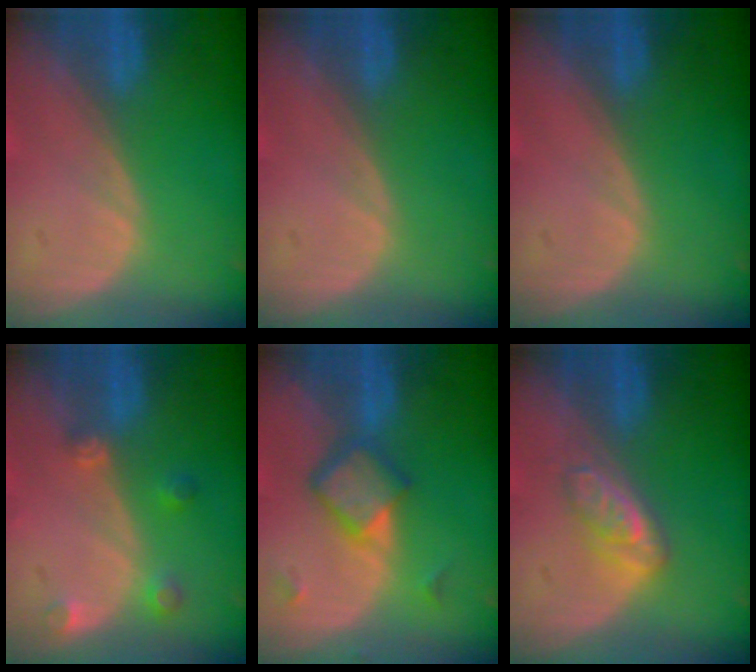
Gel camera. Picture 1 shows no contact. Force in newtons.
{"total": 0.0}
{"total": 0.0}
{"total": 3.0, "press": 2.9, "slide": 0.6}
{"total": 5.8, "press": 5.1, "slide": 2.7}
{"total": 4.8, "press": 4.2, "slide": 2.4}